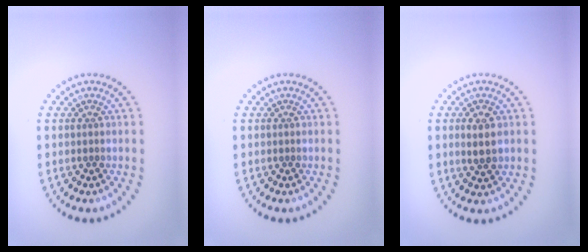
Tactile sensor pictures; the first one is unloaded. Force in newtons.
{"total": 0.0}
{"total": 2.1, "press": 2.0, "slide": 0.5}